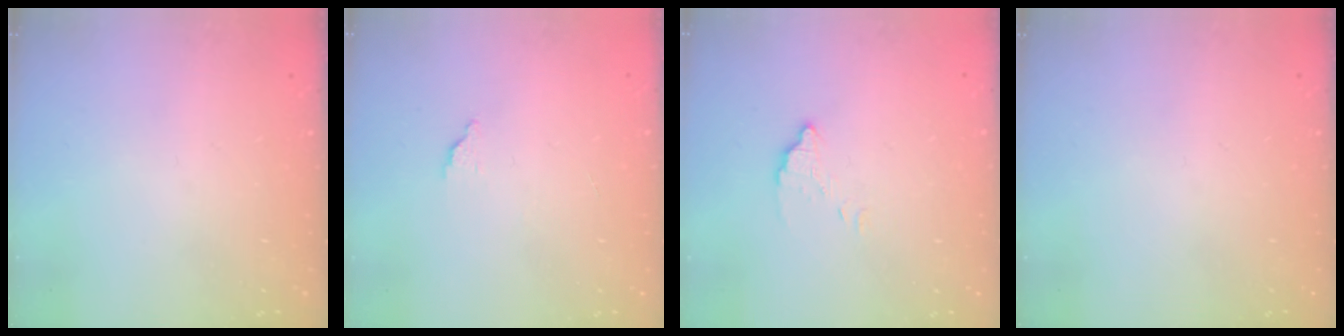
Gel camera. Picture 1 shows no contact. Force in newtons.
{"total": 1.7, "press": 1.7, "slide": 0.1}
{"total": 2.6, "press": 2.6, "slide": 0.0}
{"total": 0.0}